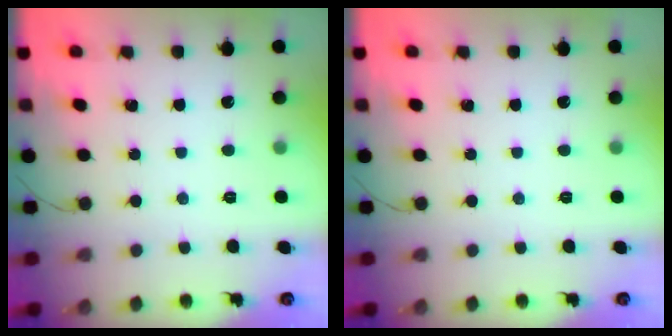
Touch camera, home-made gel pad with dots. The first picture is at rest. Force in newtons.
{"total": 0.0}